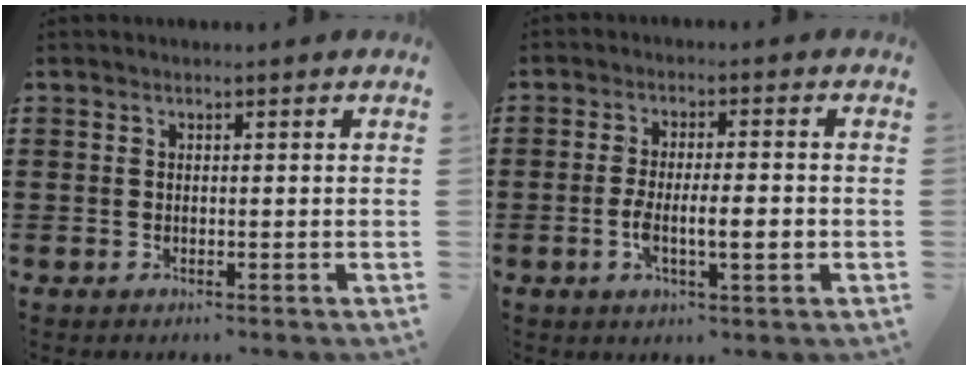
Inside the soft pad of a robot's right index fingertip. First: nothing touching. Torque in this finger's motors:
{"motor_torque": [1.47, -0.64, 0.65, 0.10]}